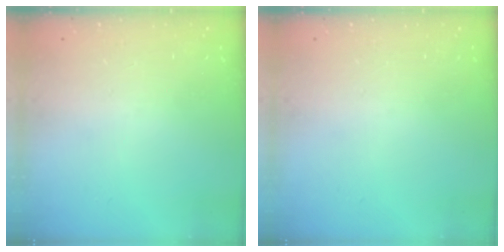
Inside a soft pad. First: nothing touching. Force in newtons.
{"total": 0.0}